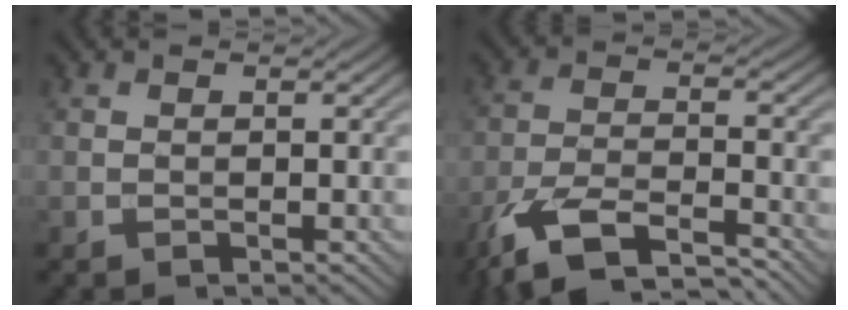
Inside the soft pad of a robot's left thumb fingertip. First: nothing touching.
{"total": 9.1, "force": [-6.8, 2.6, 5.5], "torque": [-0.116, -0.010, -0.135]}